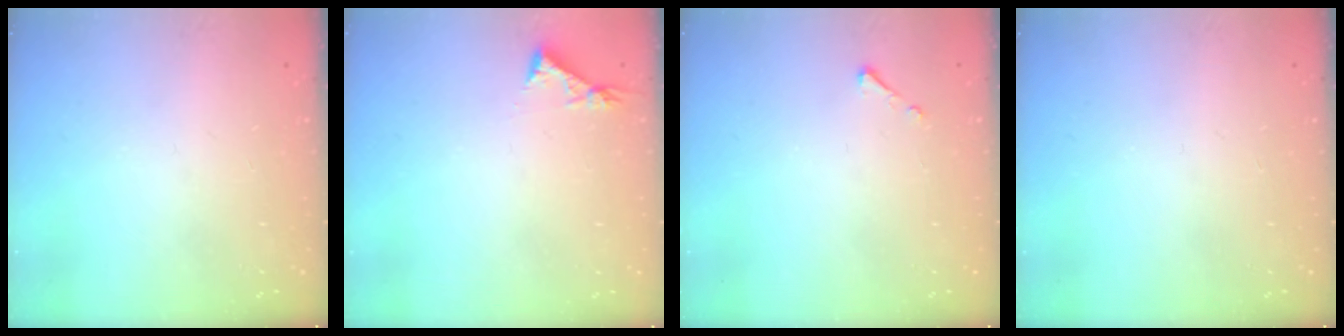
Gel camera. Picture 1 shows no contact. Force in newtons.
{"total": 3.8, "press": 3.7, "slide": 0.4}
{"total": 2.5, "press": 2.5, "slide": 0.3}
{"total": 0.0}